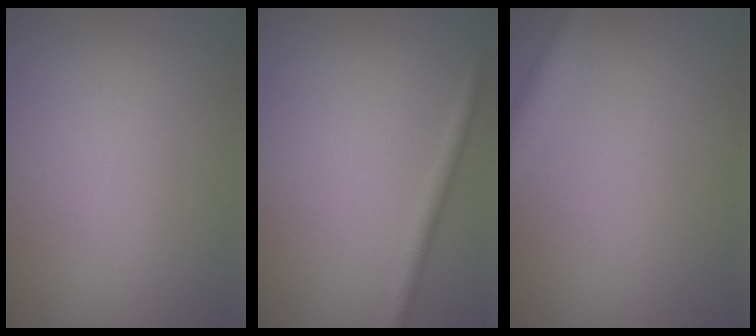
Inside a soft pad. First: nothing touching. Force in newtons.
{"total": 1.8, "press": 1.8, "slide": 0.2}
{"total": 2.9, "press": 2.9, "slide": 0.2}